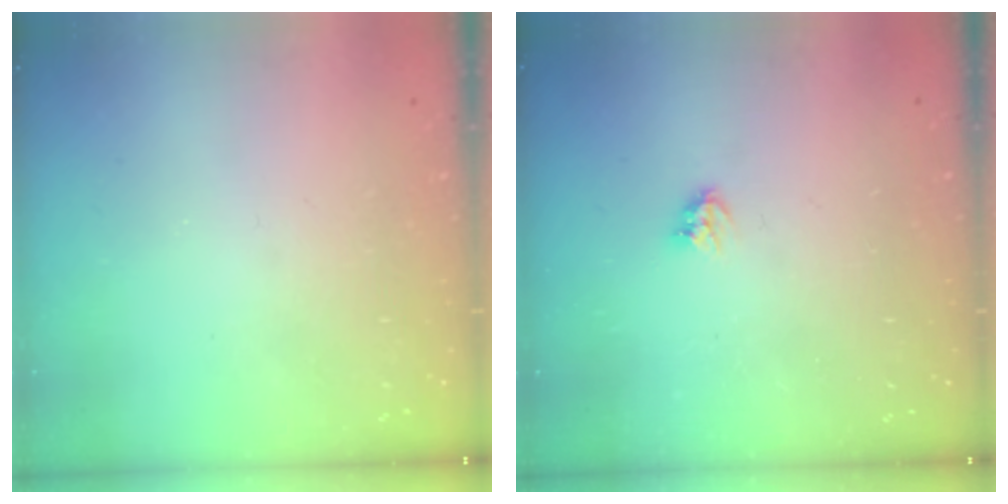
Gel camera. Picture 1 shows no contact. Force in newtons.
{"total": 3.6, "press": 3.6, "slide": 0.5}